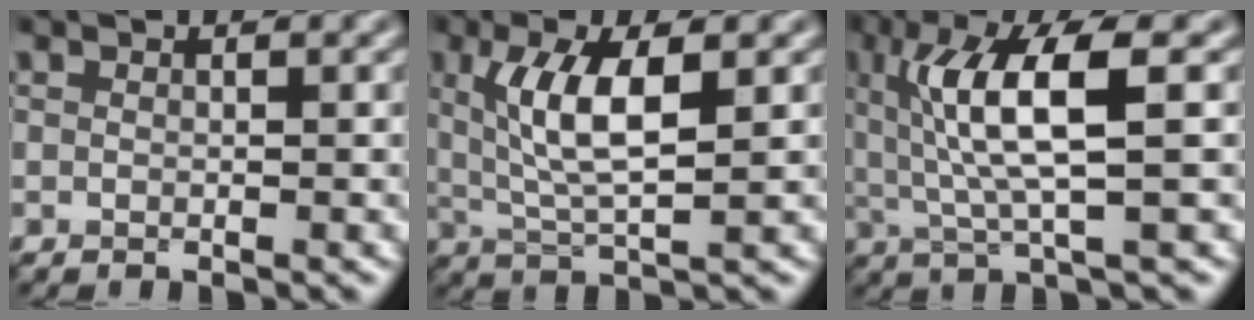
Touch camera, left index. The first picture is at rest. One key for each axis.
{"total": 6.0, "fx": 1.4, "fy": 1.8, "fz": 5.5, "tx": -0.109, "ty": 0.003, "tz": 0.028}
{"total": 7.4, "fx": 1.5, "fy": 1.7, "fz": 7.0, "tx": -0.136, "ty": 0.000, "tz": 0.031}